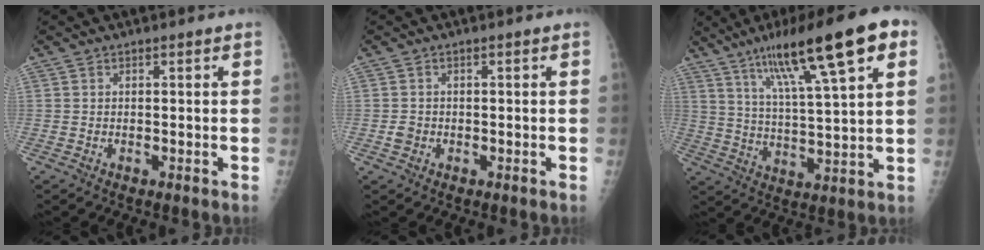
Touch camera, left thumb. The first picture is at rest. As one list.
[{"total": 1.6, "force": [-0.7, 1.4, 0.4], "torque": [-0.004, 0.006, -0.012]}, {"total": 19.9, "force": [10.1, 3.5, 16.7], "torque": [-0.252, -0.008, 0.165]}]